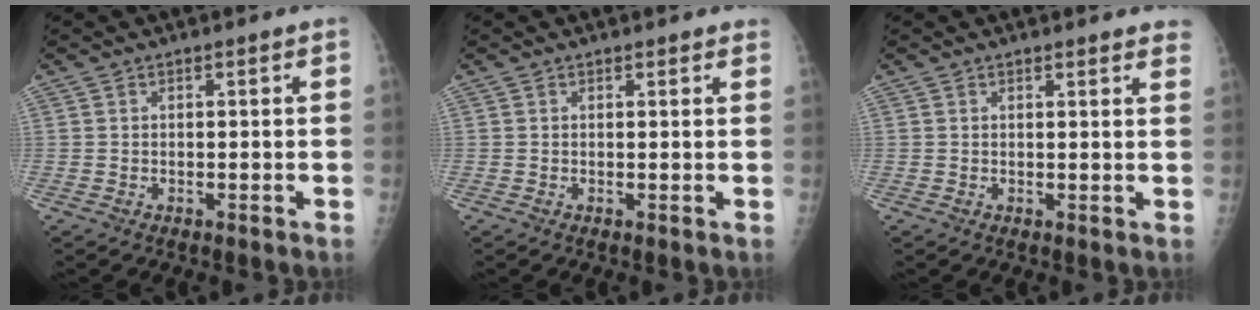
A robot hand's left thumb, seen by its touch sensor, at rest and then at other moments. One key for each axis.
{"total": 1.9, "fx": 1.7, "fy": 0.5, "fz": 0.6, "tx": 0.001, "ty": -0.002, "tz": 0.016}
{"total": 5.4, "fx": 5.0, "fy": 0.9, "fz": 1.9, "tx": 0.000, "ty": -0.015, "tz": 0.041}